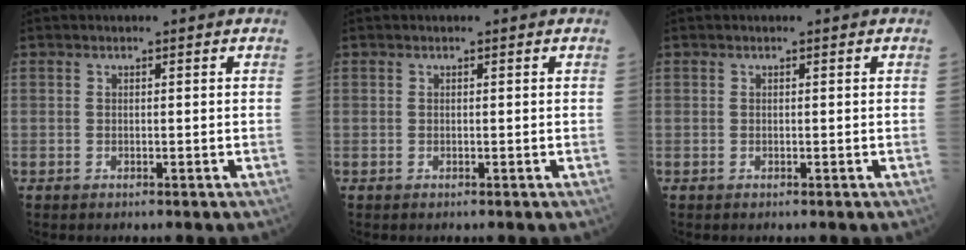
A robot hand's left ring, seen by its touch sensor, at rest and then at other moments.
{"total": 0.0}
{"total": 0.0}